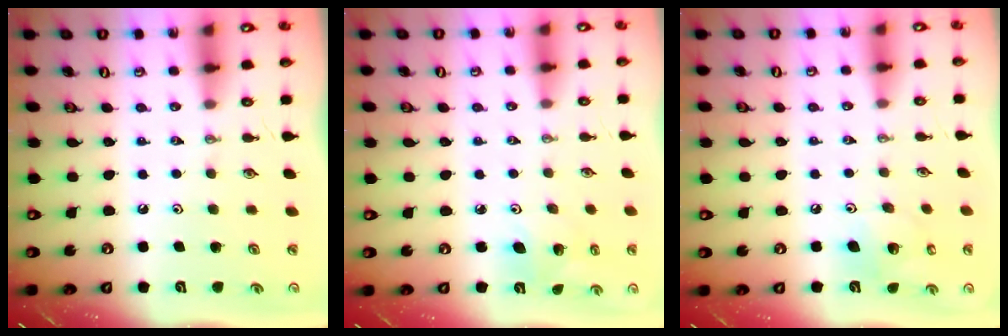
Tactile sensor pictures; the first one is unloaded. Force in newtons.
{"total": 5.0, "press": 4.7, "slide": 1.8}
{"total": 10.5, "press": 10.3, "slide": 2.1}